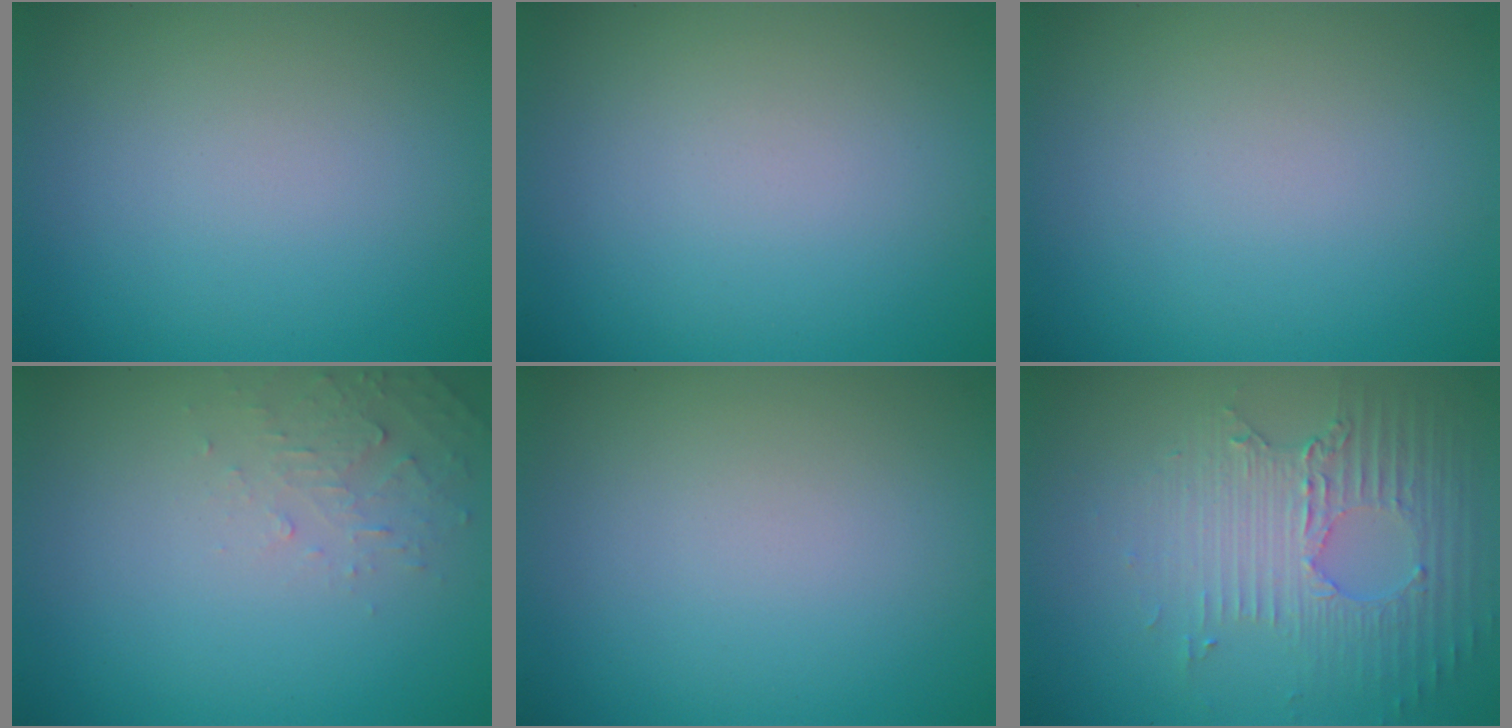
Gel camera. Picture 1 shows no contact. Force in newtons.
{"total": 0.0}
{"total": 0.0}
{"total": 1.7, "press": 1.7, "slide": 0.2}
{"total": 0.0}
{"total": 5.2, "press": 3.4, "slide": 3.9}